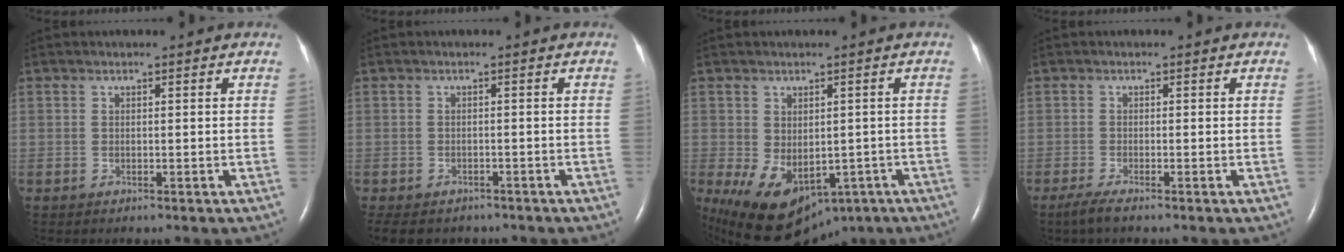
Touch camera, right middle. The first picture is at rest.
{"total": 8.2, "force": [-6.4, 4.4, 2.7], "torque": [-0.052, -0.006, -0.077]}
{"total": 10.9, "force": [-5.7, 7.2, 5.9], "torque": [-0.095, -0.008, -0.071]}
{"total": 1.8, "force": [-1.3, -0.2, 1.3], "torque": [-0.039, -0.009, -0.032]}